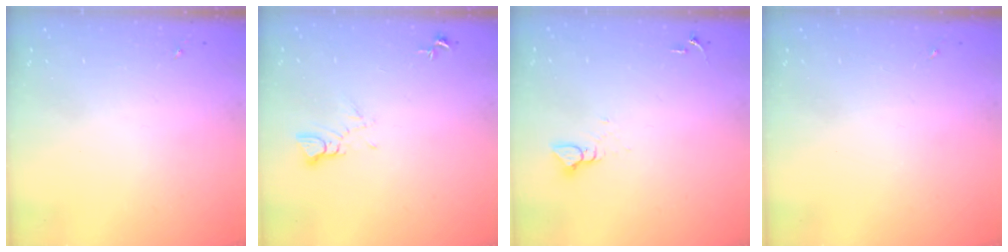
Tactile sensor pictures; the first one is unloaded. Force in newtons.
{"total": 3.5, "press": 3.4, "slide": 0.3}
{"total": 3.9, "press": 3.8, "slide": 0.5}
{"total": 0.0}